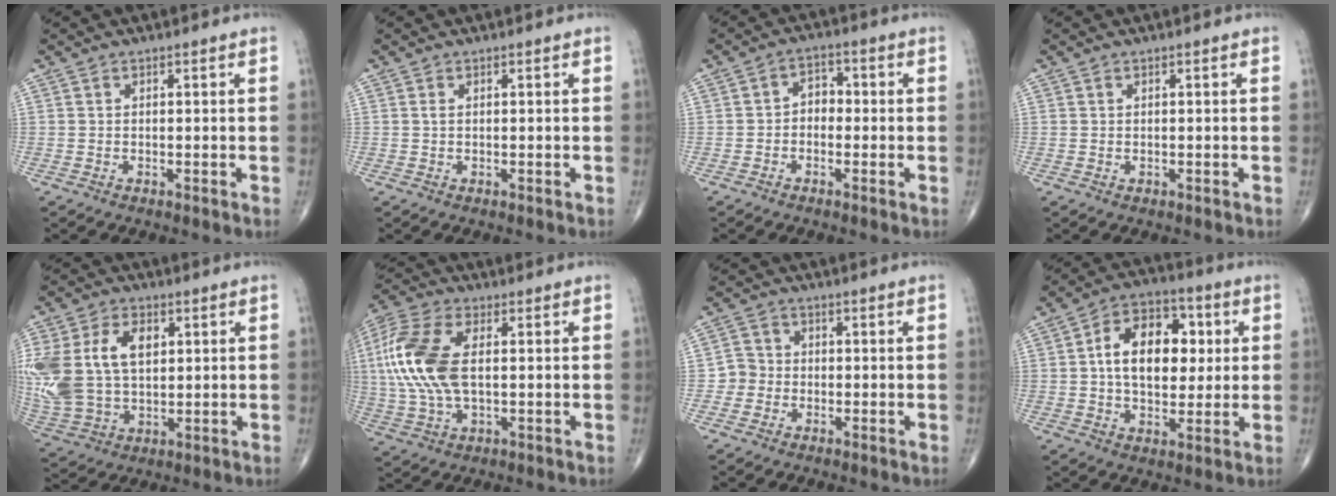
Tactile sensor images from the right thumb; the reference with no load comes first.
{"total": 0.6, "force": [0.2, 0.3, 0.5], "torque": [-0.013, 0.004, 0.005]}
{"total": 3.7, "force": [-0.7, 2.8, 2.3], "torque": [-0.011, 0.017, -0.026]}
{"total": 0.0}
{"total": 20.3, "force": [4.2, 13.4, 14.6], "torque": [-0.332, 0.011, 0.090]}
{"total": 16.5, "force": [1.7, 8.6, 14.0], "torque": [-0.328, 0.008, 0.032]}
{"total": 3.6, "force": [-1.0, 3.4, 0.7], "torque": [0.010, 0.010, -0.029]}
{"total": 15.2, "force": [2.1, 9.8, 11.5], "torque": [-0.140, 0.011, 0.026]}